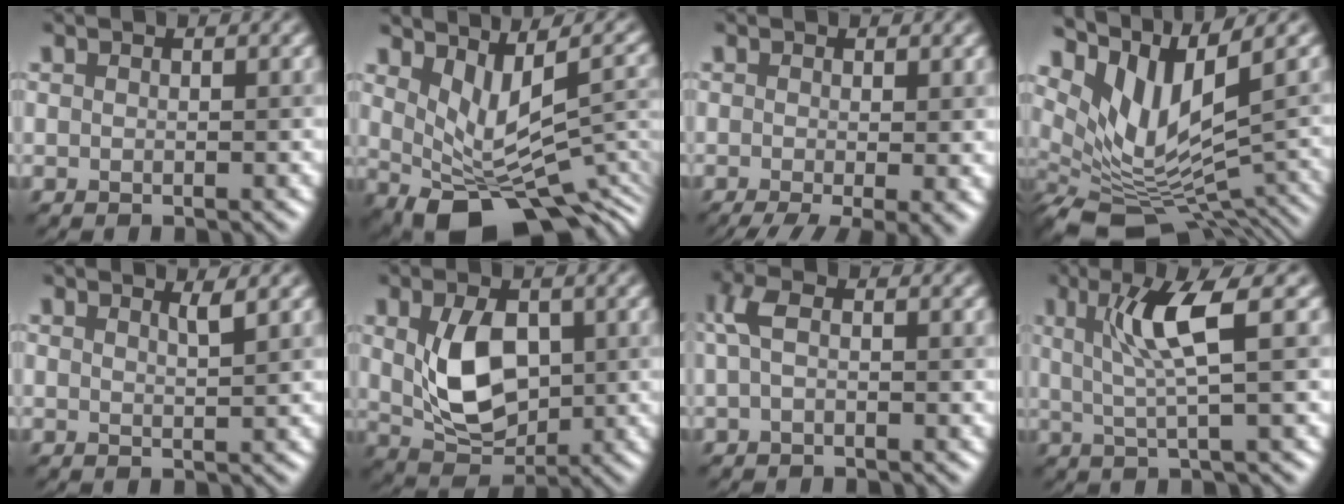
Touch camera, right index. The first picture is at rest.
{"total": 8.6, "force": [-0.1, 4.7, 7.2], "torque": [-0.129, -0.038, 0.032]}
{"total": 6.0, "force": [-2.4, 1.8, 5.2], "torque": [-0.084, -0.014, -0.029]}
{"total": 8.0, "force": [2.3, 3.6, 6.8], "torque": [-0.132, -0.009, 0.066]}
{"total": 0.9, "force": [0.9, 0.1, 0.1], "torque": [-0.002, -0.003, 0.015]}
{"total": 5.9, "force": [0.5, 3.9, 4.4], "torque": [-0.102, -0.007, 0.026]}
{"total": 1.8, "force": [0.0, 0.8, 1.6], "torque": [-0.045, 0.007, -0.001]}
{"total": 4.7, "force": [1.4, 0.5, 4.4], "torque": [-0.093, 0.000, 0.031]}